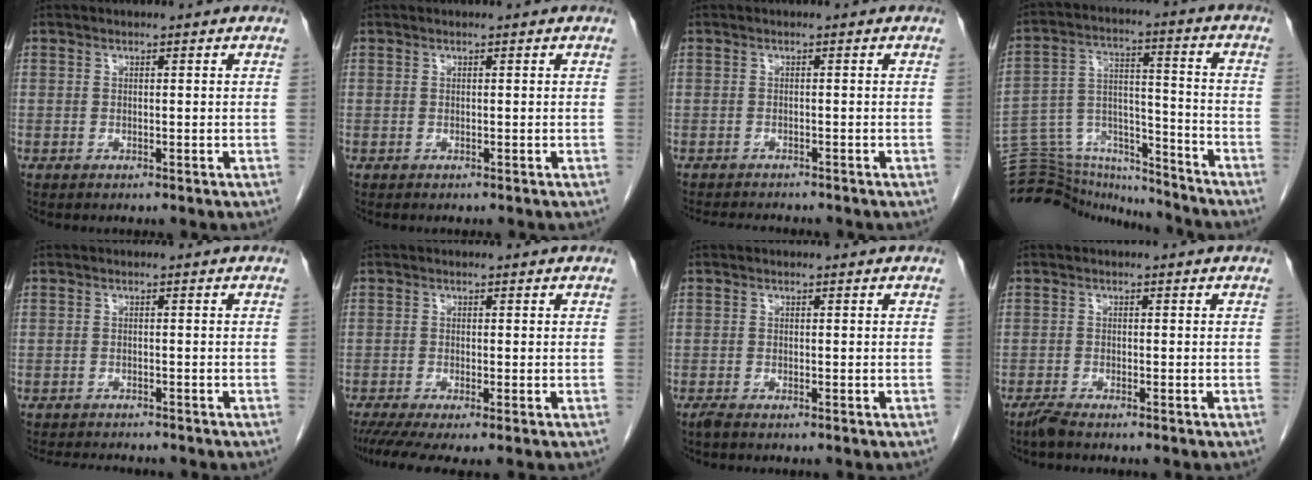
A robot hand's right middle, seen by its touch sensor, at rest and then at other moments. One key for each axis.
{"total": 0.6, "fx": -0.6, "fy": 0.1, "fz": 0.3, "tx": -0.003, "ty": 0.000, "tz": -0.008}
{"total": 5.8, "fx": -5.4, "fy": 1.0, "fz": 1.8, "tx": -0.028, "ty": -0.009, "tz": -0.078}
{"total": 19.5, "fx": -18.8, "fy": 3.7, "fz": 3.5, "tx": -0.085, "ty": 0.041, "tz": -0.294}
{"total": 6.3, "fx": -5.8, "fy": 1.2, "fz": 2.1, "tx": -0.032, "ty": -0.008, "tz": -0.084}
{"total": 5.8, "fx": -4.0, "fy": 0.7, "fz": 4.2, "tx": -0.070, "ty": -0.018, "tz": -0.070}
{"total": 1.0, "fx": -0.8, "fy": 0.0, "fz": 0.5, "tx": -0.019, "ty": -0.005, "tz": -0.017}
{"total": 1.7, "fx": -1.5, "fy": 0.0, "fz": 0.8, "tx": -0.027, "ty": -0.006, "tz": -0.031}